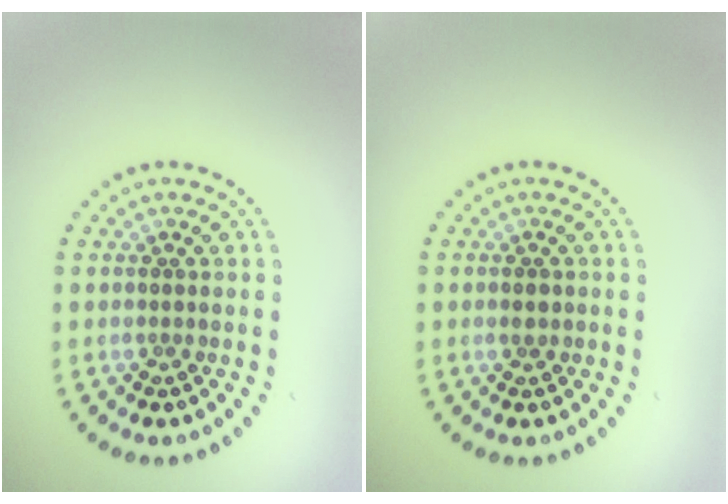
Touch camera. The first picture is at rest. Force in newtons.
{"total": 1.2, "press": 1.2, "slide": 0.1}